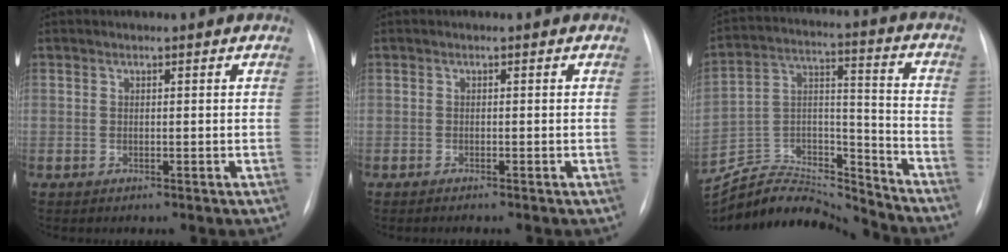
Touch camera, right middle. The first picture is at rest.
{"total": 1.5, "force": [-1.2, 0.0, 0.8], "torque": [-0.012, -0.002, -0.015]}
{"total": 18.1, "force": [-17.9, 1.7, 2.2], "torque": [-0.041, 0.044, -0.302]}